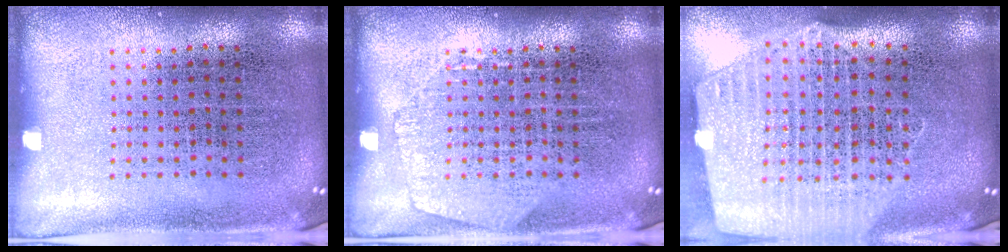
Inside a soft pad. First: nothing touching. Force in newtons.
{"total": 1.0, "press": 1.0, "slide": 0.1}
{"total": 2.6, "press": 2.3, "slide": 1.3}